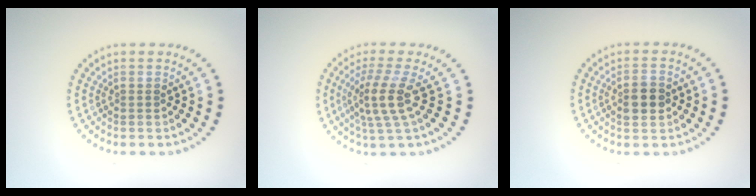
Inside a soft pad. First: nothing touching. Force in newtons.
{"total": 3.6, "press": 2.8, "slide": 2.2}
{"total": 2.8, "press": 2.8, "slide": 0.0}